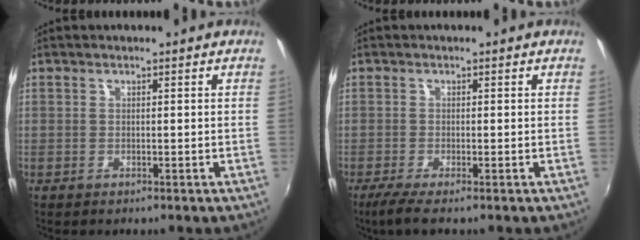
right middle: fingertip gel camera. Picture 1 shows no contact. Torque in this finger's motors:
{"motor_torque": [0.54, -0.52, 0.03, 0.04]}